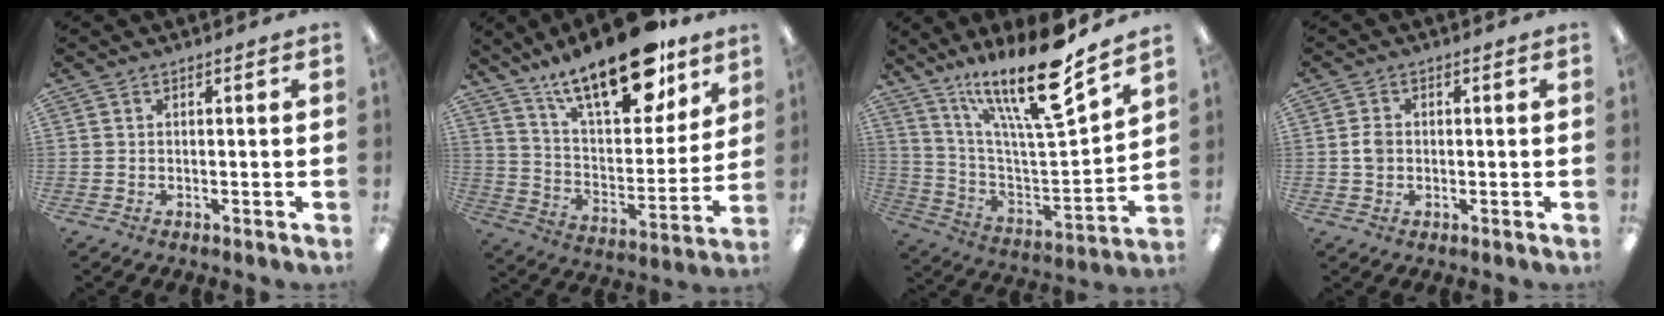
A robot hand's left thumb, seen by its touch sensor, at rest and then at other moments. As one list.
[{"total": 21.9, "force": [15.9, 8.1, 12.6], "torque": [-0.198, -0.100, 0.271]}, {"total": 21.8, "force": [15.4, 4.9, 14.7], "torque": [-0.254, -0.101, 0.252]}, {"total": 2.7, "force": [-0.1, 2.1, 1.7], "torque": [-0.023, 0.002, -0.005]}]